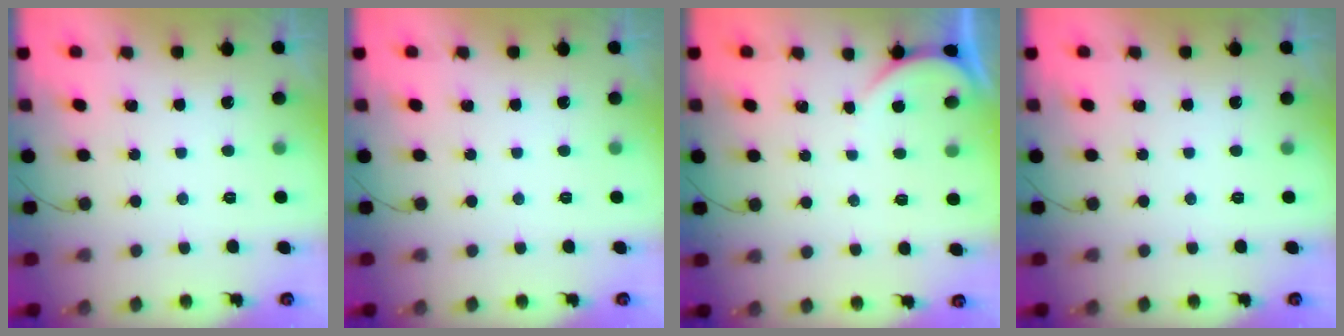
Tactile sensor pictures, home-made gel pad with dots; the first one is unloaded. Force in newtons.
{"total": 0.0}
{"total": 1.6, "press": 1.6, "slide": 0.2}
{"total": 0.0}